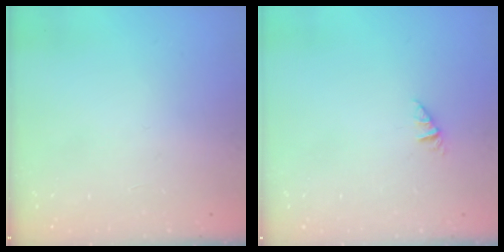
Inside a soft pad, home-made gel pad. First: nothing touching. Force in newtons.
{"total": 0.8, "press": 0.8, "slide": 0.1}